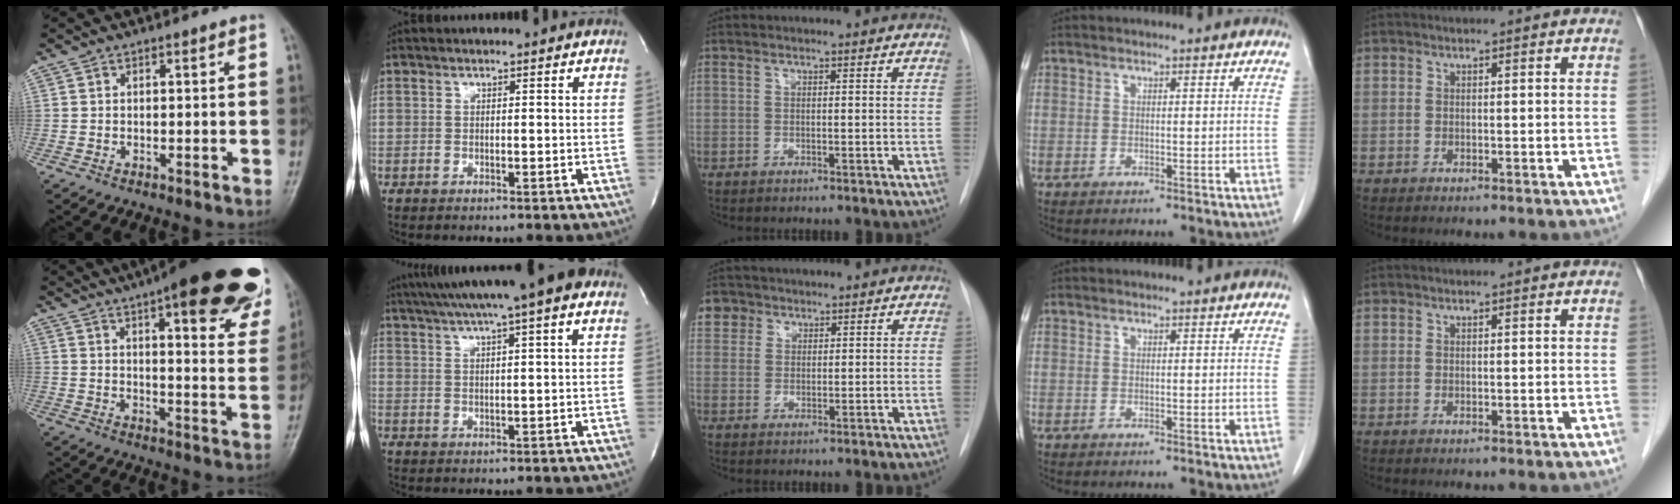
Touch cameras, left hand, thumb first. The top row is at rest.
{"thumb": {"total": 28.4, "force": [17.8, 7.6, 20.8], "torque": [-0.222, -0.046, 0.220]}, "index": {"total": 12.9, "force": [9.2, 0.4, 9.0], "torque": [-0.151, 0.039, 0.126]}, "middle": {"total": 3.8, "force": [2.1, 3.1, 0.3], "torque": [0.002, 0.010, 0.038]}}